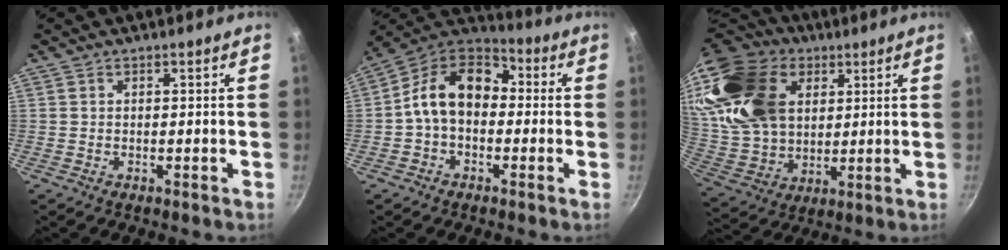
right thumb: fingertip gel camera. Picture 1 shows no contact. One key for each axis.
{"total": 13.9, "fx": -0.1, "fy": 9.9, "fz": 9.8, "tx": -0.136, "ty": 0.043, "tz": -0.029}
{"total": 25.9, "fx": 10.8, "fy": 17.9, "fz": 15.3, "tx": -0.297, "ty": -0.019, "tz": 0.210}